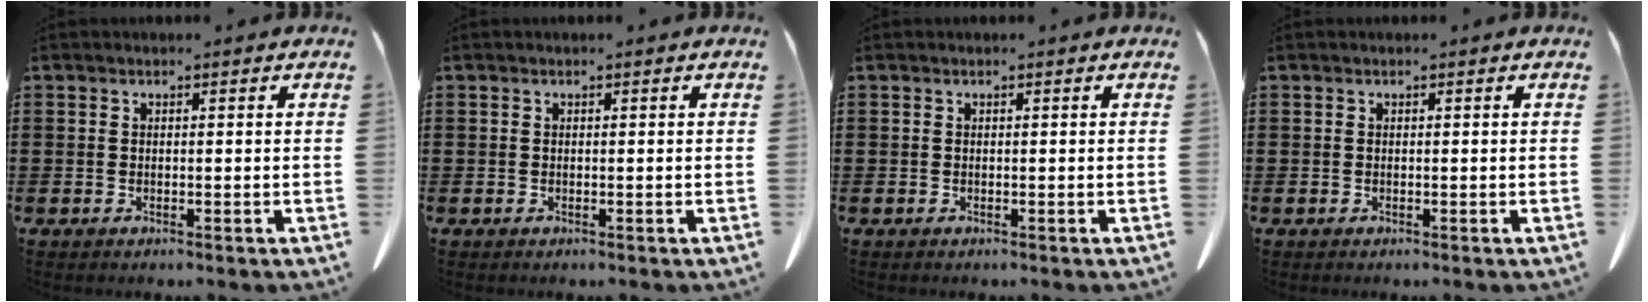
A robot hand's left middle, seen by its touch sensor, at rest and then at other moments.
{"total": 0.0}
{"total": 0.0}
{"total": 0.0}